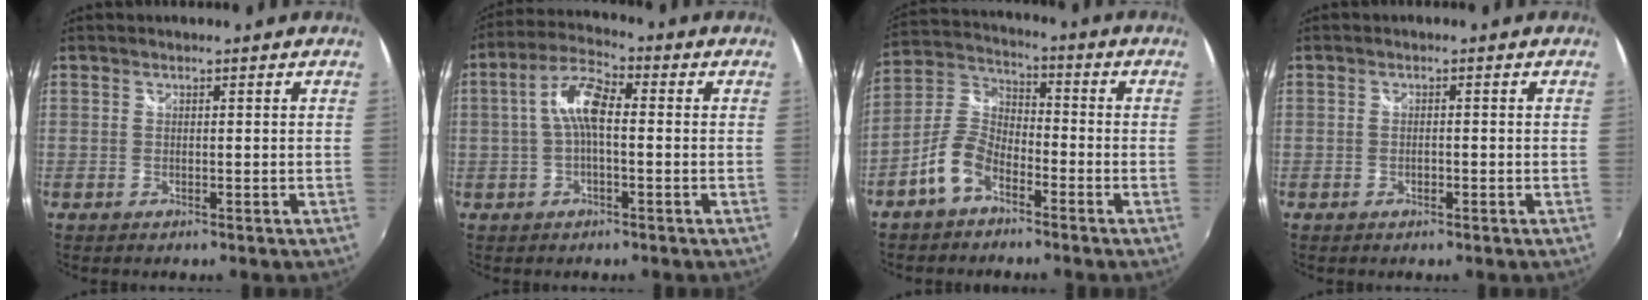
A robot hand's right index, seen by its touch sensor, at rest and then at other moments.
{"total": 7.5, "force": [0.0, 2.6, 7.0], "torque": [-0.146, 0.022, -0.003]}
{"total": 8.5, "force": [-5.1, 4.5, 5.1], "torque": [-0.121, 0.018, -0.102]}
{"total": 1.0, "force": [-0.6, 0.5, 0.7], "torque": [-0.013, 0.001, -0.011]}